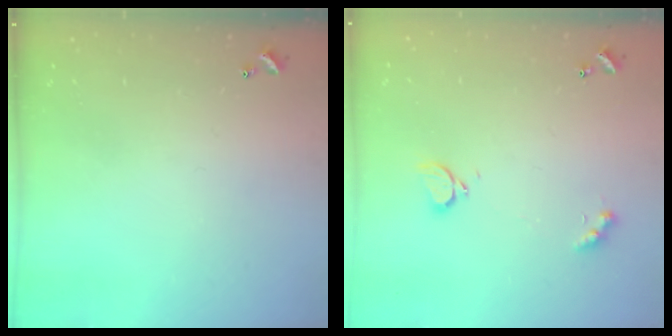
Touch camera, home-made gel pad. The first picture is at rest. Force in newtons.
{"total": 2.9, "press": 2.9, "slide": 0.6}